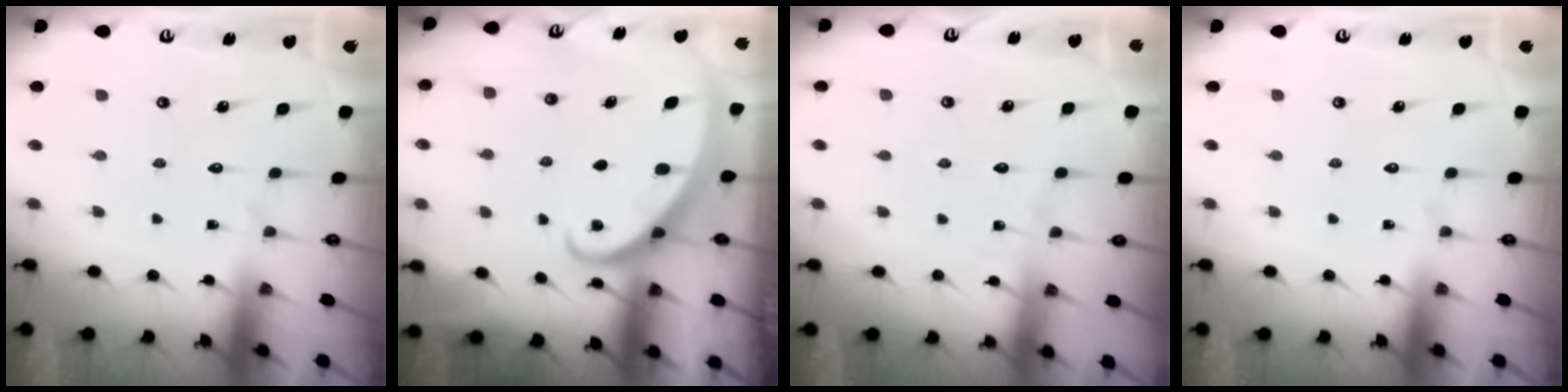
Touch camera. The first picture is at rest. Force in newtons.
{"total": 2.1, "press": 2.0, "slide": 0.3}
{"total": 2.7, "press": 2.7, "slide": 0.3}
{"total": 0.0}